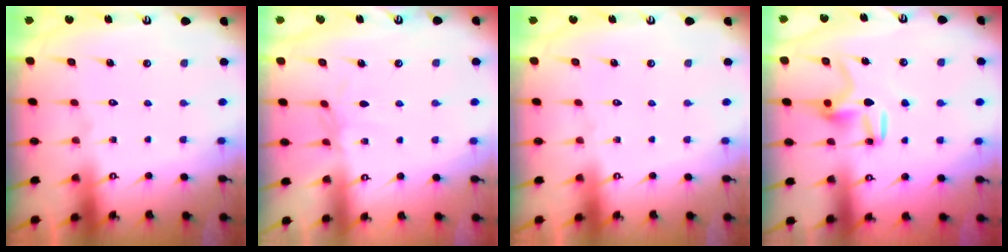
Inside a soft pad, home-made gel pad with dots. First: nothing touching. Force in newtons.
{"total": 2.1, "press": 2.1, "slide": 0.5}
{"total": 0.0}
{"total": 10.1, "press": 10.1, "slide": 0.3}